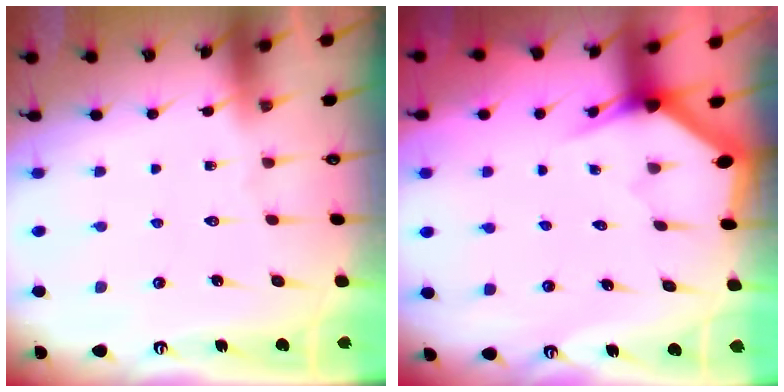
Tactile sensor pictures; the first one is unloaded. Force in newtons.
{"total": 2.9, "press": 2.9, "slide": 0.1}